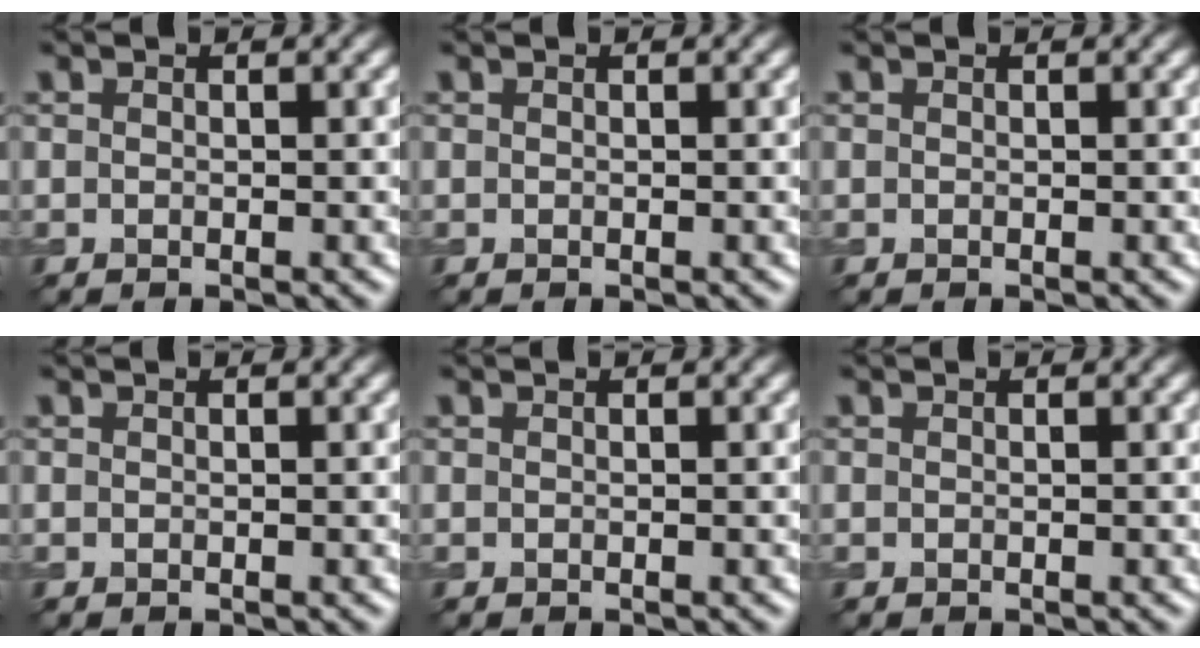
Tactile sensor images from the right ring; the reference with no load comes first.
{"total": 0.0}
{"total": 0.0}
{"total": 0.0}
{"total": 0.0}
{"total": 0.0}